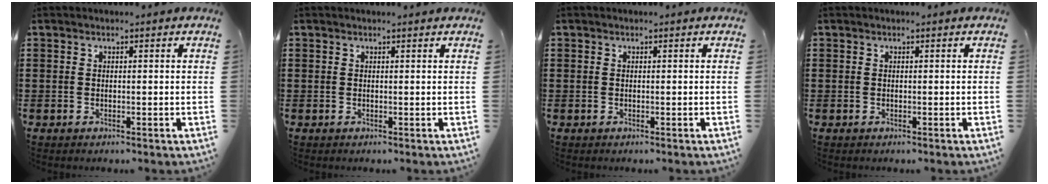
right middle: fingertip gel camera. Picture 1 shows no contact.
{"total": 0.0}
{"total": 0.0}
{"total": 0.0}